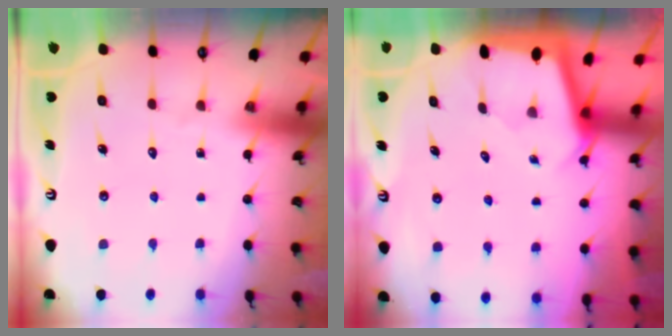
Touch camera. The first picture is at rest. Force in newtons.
{"total": 2.1, "press": 2.1, "slide": 0.2}